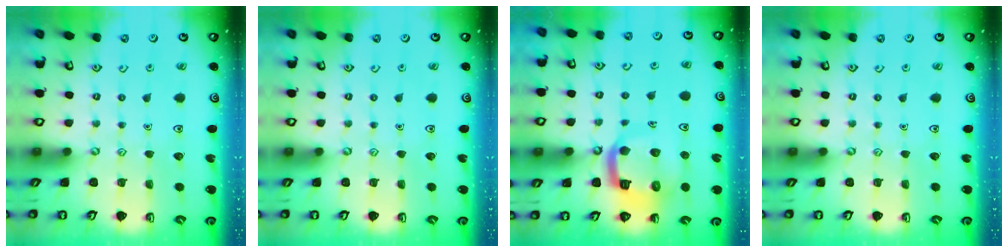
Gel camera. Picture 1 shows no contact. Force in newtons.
{"total": 0.0}
{"total": 12.4, "press": 12.3, "slide": 1.6}
{"total": 0.0}